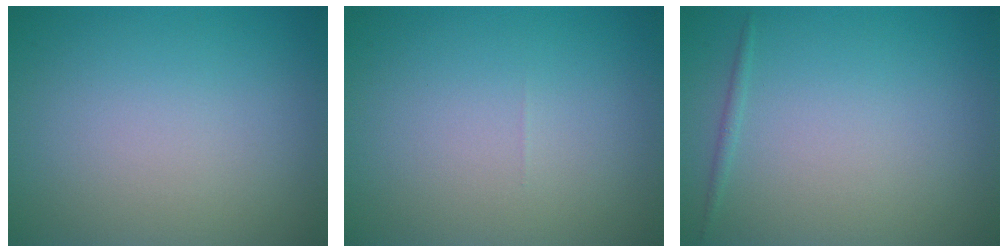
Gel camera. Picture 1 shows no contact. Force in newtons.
{"total": 0.0}
{"total": 0.6, "press": 0.6, "slide": 0.1}